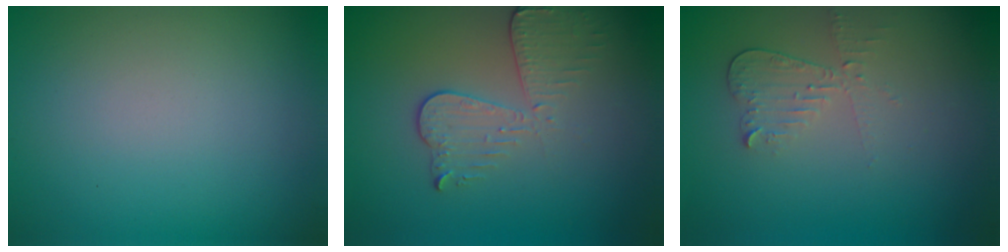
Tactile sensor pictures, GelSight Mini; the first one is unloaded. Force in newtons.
{"total": 3.6, "press": 3.2, "slide": 1.7}
{"total": 2.1, "press": 2.0, "slide": 0.5}